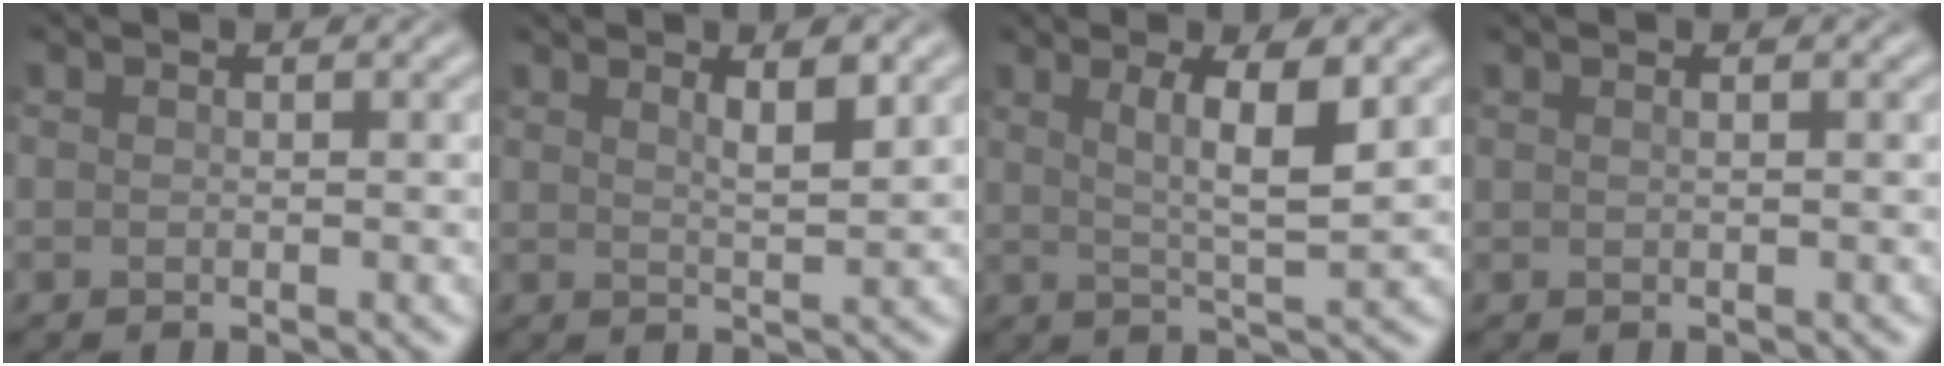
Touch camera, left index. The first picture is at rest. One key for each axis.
{"total": 2.7, "fx": 1.5, "fy": 0.7, "fz": 2.2, "tx": -0.031, "ty": -0.003, "tz": 0.023}
{"total": 5.0, "fx": 1.7, "fy": 1.0, "fz": 4.6, "tx": -0.080, "ty": -0.008, "tz": 0.030}
{"total": 0.9, "fx": 0.5, "fy": 0.4, "fz": 0.6, "tx": -0.006, "ty": -0.001, "tz": -0.001}